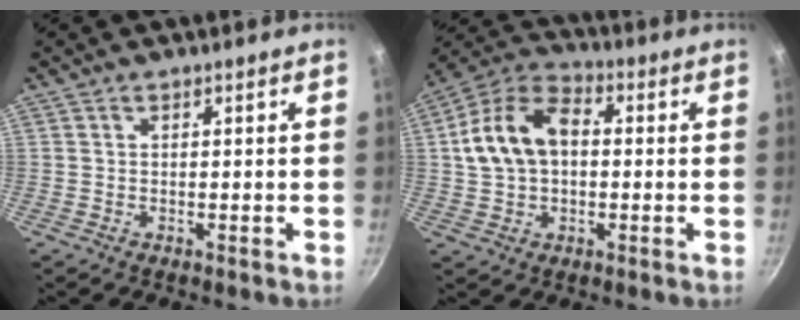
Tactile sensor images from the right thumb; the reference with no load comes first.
{"total": 13.6, "force": [1.2, 9.1, 10.0], "torque": [-0.167, 0.032, 0.006]}